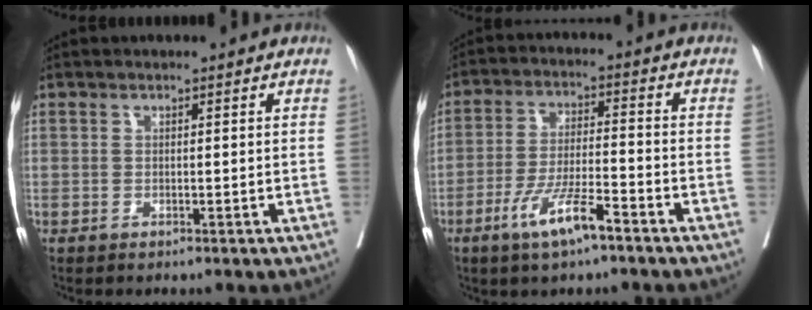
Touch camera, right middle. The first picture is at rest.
{"total": 8.1, "force": [-5.0, 0.9, 6.3], "torque": [-0.125, -0.011, -0.090]}